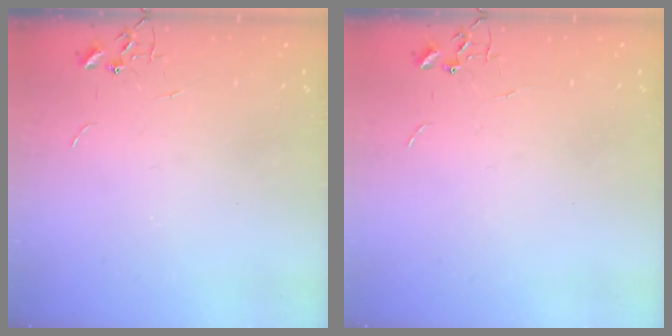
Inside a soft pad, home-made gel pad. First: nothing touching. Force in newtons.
{"total": 0.0}